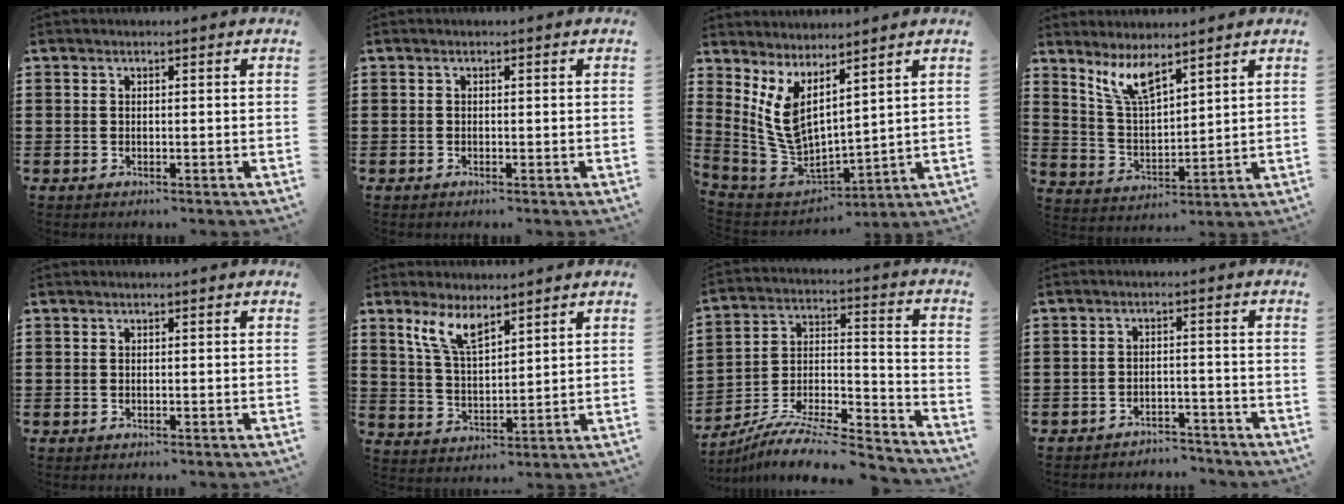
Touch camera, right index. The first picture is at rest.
{"total": 0.0}
{"total": 6.6, "force": [3.0, 2.9, 5.1], "torque": [-0.145, -0.043, 0.049]}
{"total": 6.8, "force": [5.3, 1.8, 3.9], "torque": [-0.091, -0.015, 0.097]}
{"total": 0.0}
{"total": 6.8, "force": [4.9, 2.3, 4.1], "torque": [-0.096, -0.006, 0.089]}
{"total": 8.6, "force": [-7.6, 1.4, 3.8], "torque": [-0.062, 0.012, -0.152]}
{"total": 2.9, "force": [-2.9, 0.4, 0.0], "torque": [-0.006, 0.001, -0.061]}